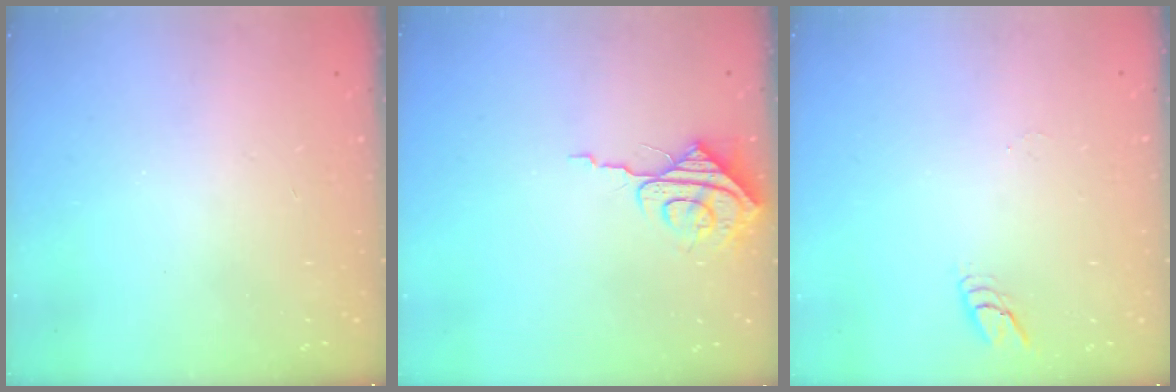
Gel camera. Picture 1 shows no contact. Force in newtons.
{"total": 7.9, "press": 7.9, "slide": 0.8}
{"total": 4.4, "press": 4.3, "slide": 0.4}